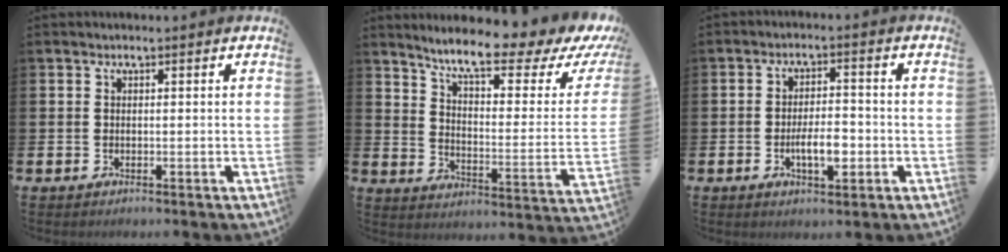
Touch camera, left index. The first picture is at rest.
{"total": 9.4, "force": [7.3, 1.4, 5.7], "torque": [-0.116, -0.057, 0.113]}
{"total": 4.6, "force": [-1.2, 1.8, 4.1], "torque": [-0.058, 0.001, -0.025]}